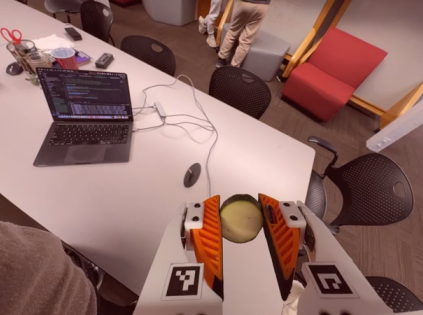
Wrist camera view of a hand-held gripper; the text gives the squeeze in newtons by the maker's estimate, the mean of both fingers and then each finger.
{"total": 13.1, "left": 14.1, "right": 12.1}